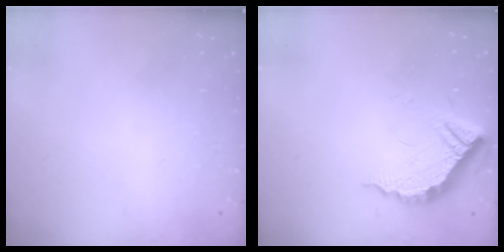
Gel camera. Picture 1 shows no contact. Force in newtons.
{"total": 11.4, "press": 11.3, "slide": 0.9}